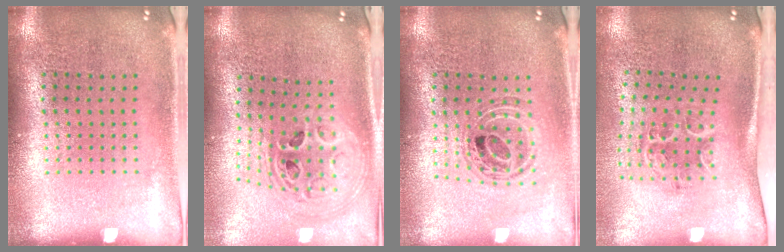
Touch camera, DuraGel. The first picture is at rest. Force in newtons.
{"total": 2.5, "press": 1.8, "slide": 1.7}
{"total": 0.9, "press": 0.9, "slide": 0.2}
{"total": 1.4, "press": 1.3, "slide": 0.7}